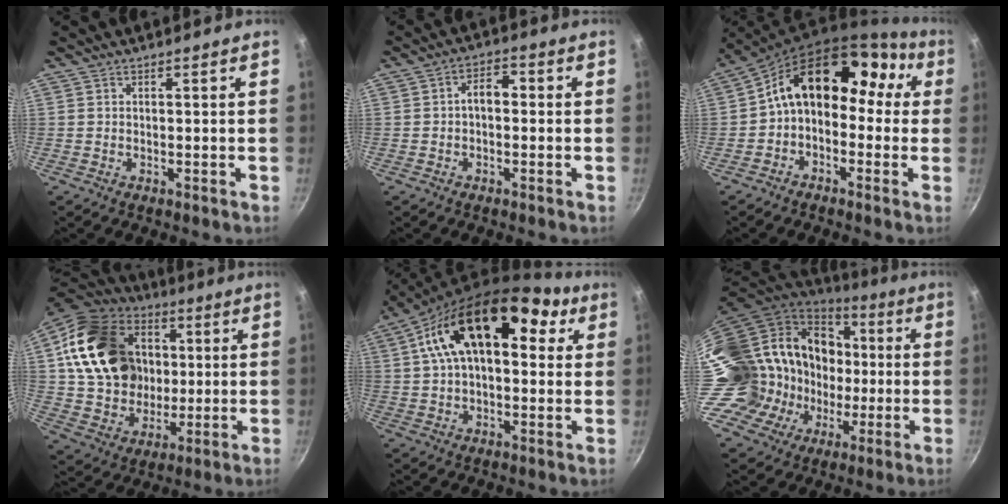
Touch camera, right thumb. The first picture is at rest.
{"total": 4.2, "force": [-0.3, 2.6, 3.2], "torque": [-0.036, 0.016, -0.011]}
{"total": 15.5, "force": [1.0, 11.2, 10.6], "torque": [-0.126, 0.066, -0.005]}
{"total": 25.7, "force": [4.5, 20.6, 14.7], "torque": [-0.237, 0.019, 0.094]}
{"total": 18.5, "force": [5.7, 10.8, 13.9], "torque": [-0.199, 0.015, 0.070]}
{"total": 23.2, "force": [0.9, 19.3, 12.8], "torque": [-0.202, 0.044, 0.044]}